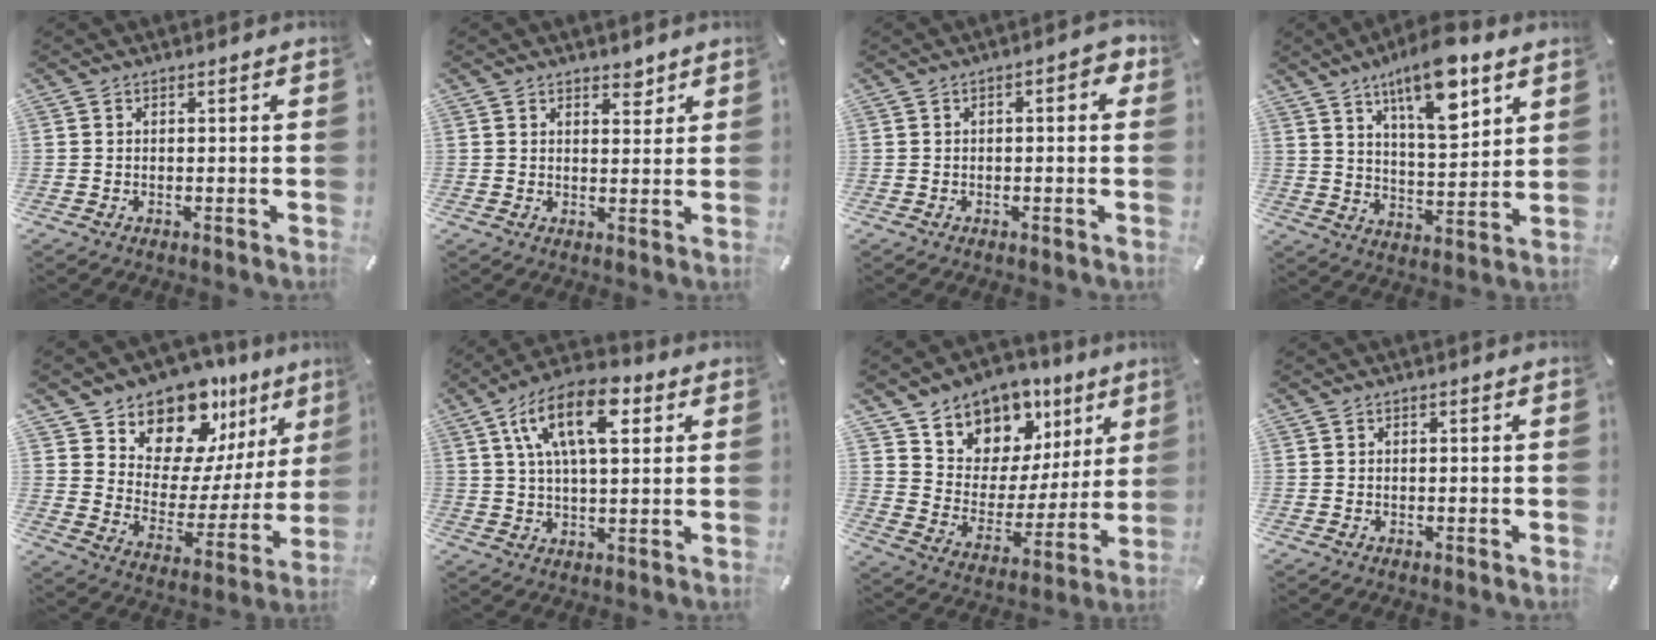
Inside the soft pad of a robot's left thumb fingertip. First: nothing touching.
{"total": 3.2, "force": [2.5, 1.8, 0.9], "torque": [0.011, -0.019, 0.039]}
{"total": 3.2, "force": [-0.2, 1.3, 2.9], "torque": [-0.045, 0.008, -0.007]}
{"total": 14.5, "force": [9.3, 5.1, 9.9], "torque": [-0.163, -0.042, 0.156]}
{"total": 14.7, "force": [12.8, 7.0, 1.9], "torque": [-0.033, -0.142, 0.226]}
{"total": 14.7, "force": [5.7, 7.0, 11.7], "torque": [-0.211, -0.003, 0.094]}
{"total": 10.0, "force": [7.4, 6.7, -1.1], "torque": [-0.001, -0.091, 0.138]}
{"total": 0.0}